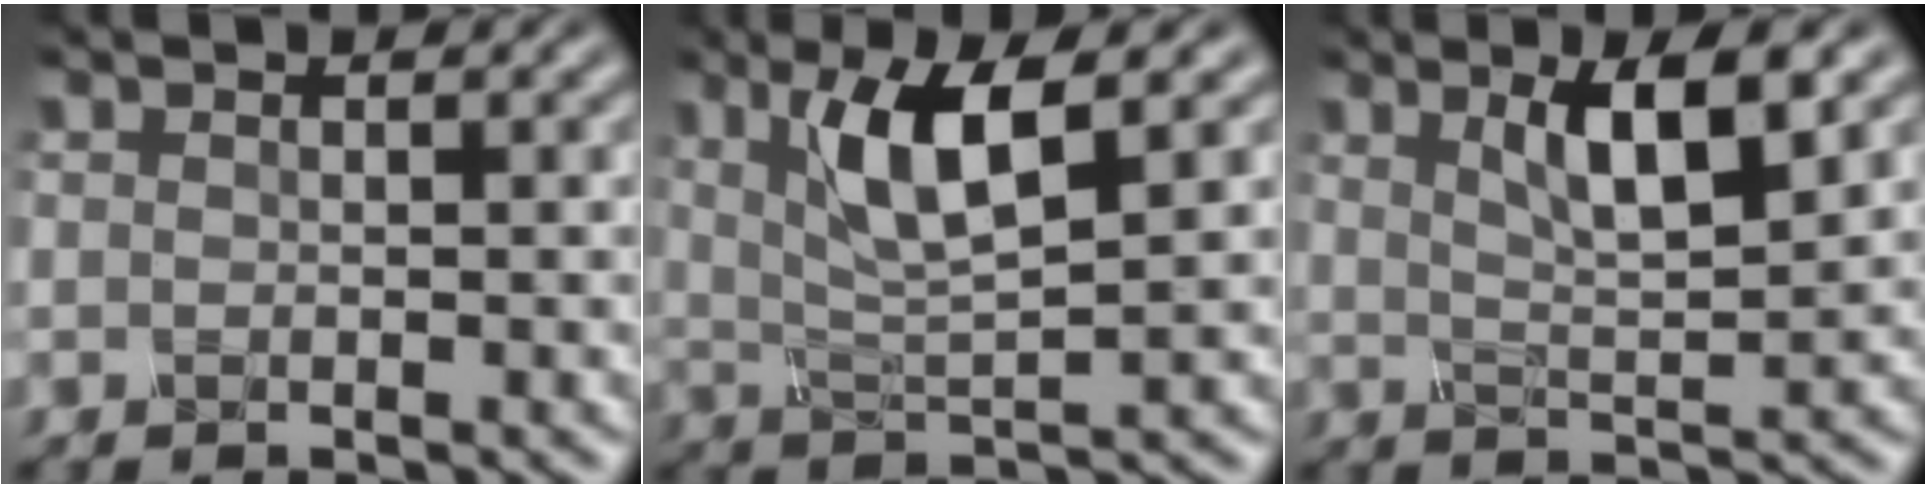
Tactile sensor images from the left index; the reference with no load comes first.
{"total": 6.0, "force": [2.3, 1.3, 5.4], "torque": [-0.104, -0.003, 0.044]}
{"total": 5.3, "force": [2.4, 1.2, 4.5], "torque": [-0.074, -0.002, 0.040]}